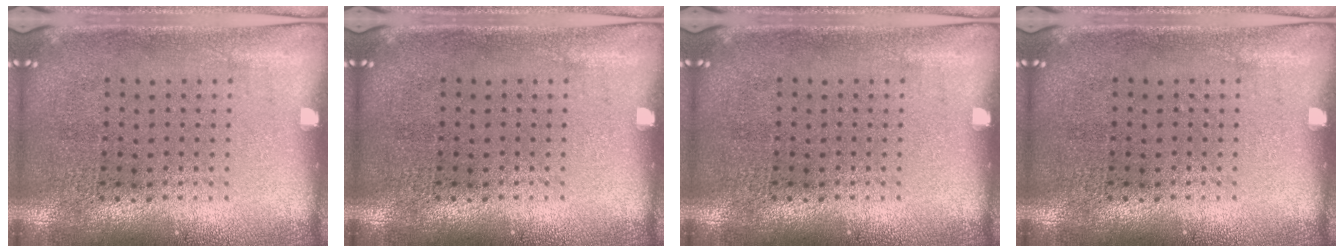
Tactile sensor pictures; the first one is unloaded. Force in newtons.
{"total": 0.0}
{"total": 0.0}
{"total": 0.0}